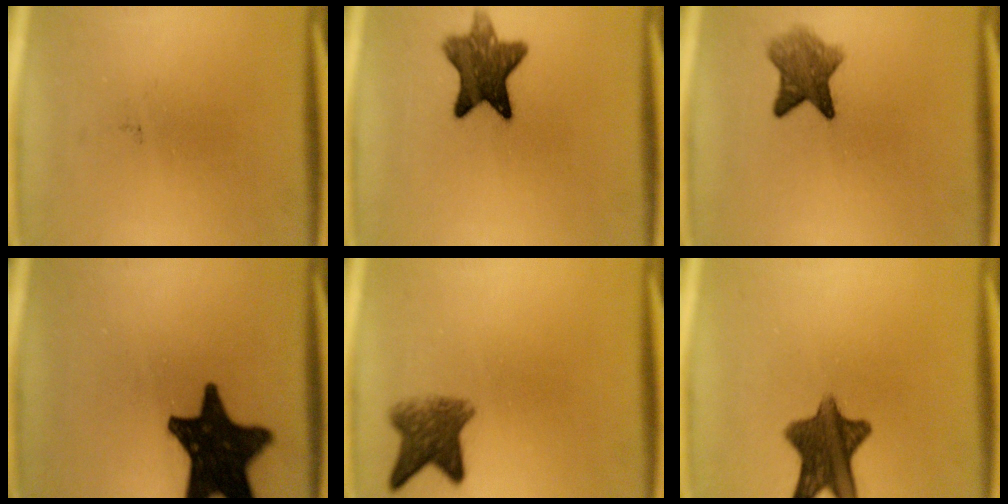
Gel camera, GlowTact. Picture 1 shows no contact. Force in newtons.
{"total": 9.5}
{"total": 5.7}
{"total": 18.2}
{"total": 5.8}
{"total": 10.5}